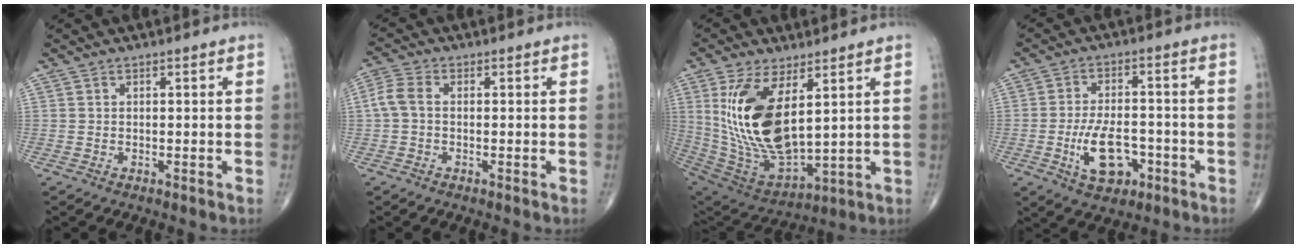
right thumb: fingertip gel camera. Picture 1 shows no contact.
{"total": 4.0, "force": [-0.1, 2.6, 3.1], "torque": [-0.075, 0.011, -0.011]}
{"total": 19.4, "force": [5.3, 8.9, 16.4], "torque": [-0.320, -0.031, 0.122]}
{"total": 9.9, "force": [-3.4, 5.5, 7.4], "torque": [-0.117, 0.017, -0.053]}